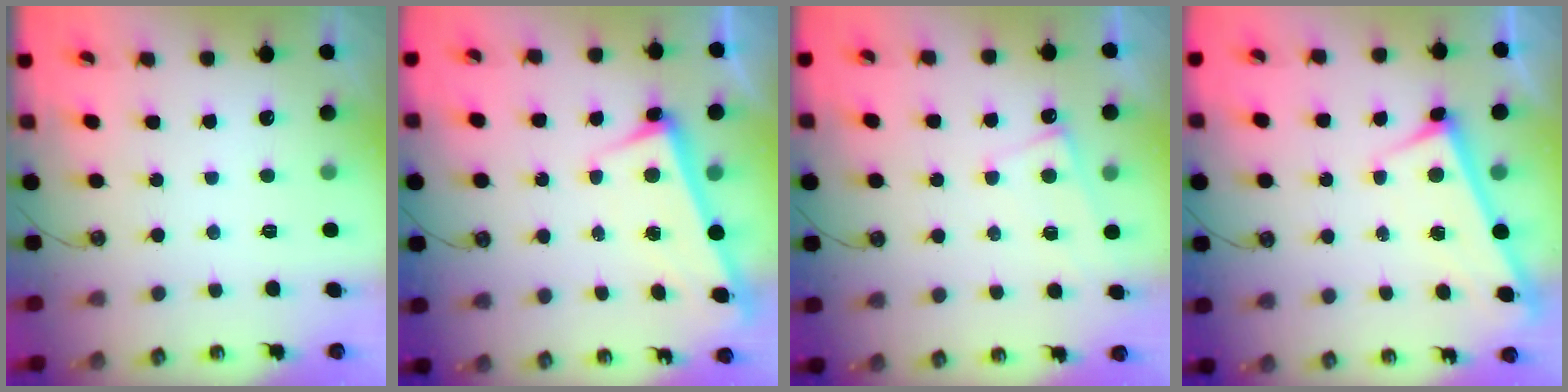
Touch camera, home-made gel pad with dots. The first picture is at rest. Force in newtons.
{"total": 2.7, "press": 2.6, "slide": 0.7}
{"total": 4.1, "press": 4.1, "slide": 0.1}
{"total": 2.9, "press": 2.9, "slide": 0.1}